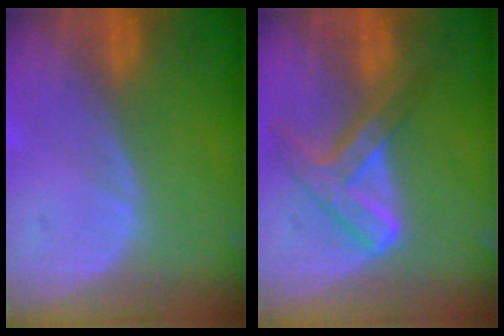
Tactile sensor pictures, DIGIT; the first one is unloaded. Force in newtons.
{"total": 7.3, "press": 6.2, "slide": 3.8}